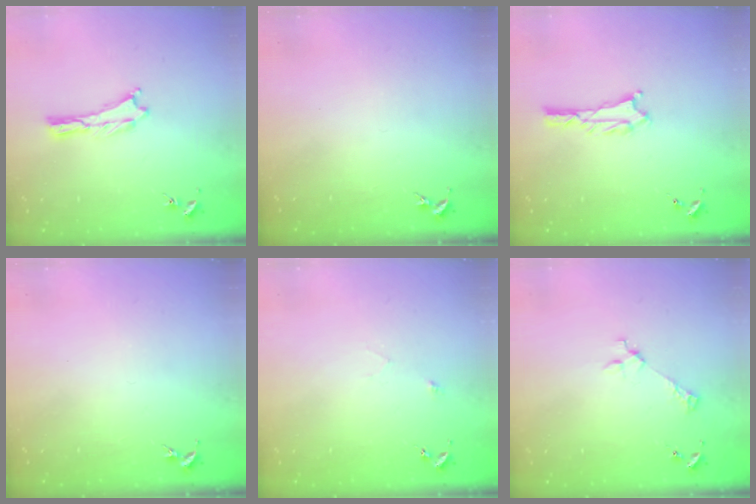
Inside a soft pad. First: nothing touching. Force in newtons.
{"total": 0.0}
{"total": 0.7, "press": 0.7, "slide": 0.1}
{"total": 0.0}
{"total": 2.5, "press": 2.5, "slide": 0.2}
{"total": 2.6, "press": 2.6, "slide": 0.3}